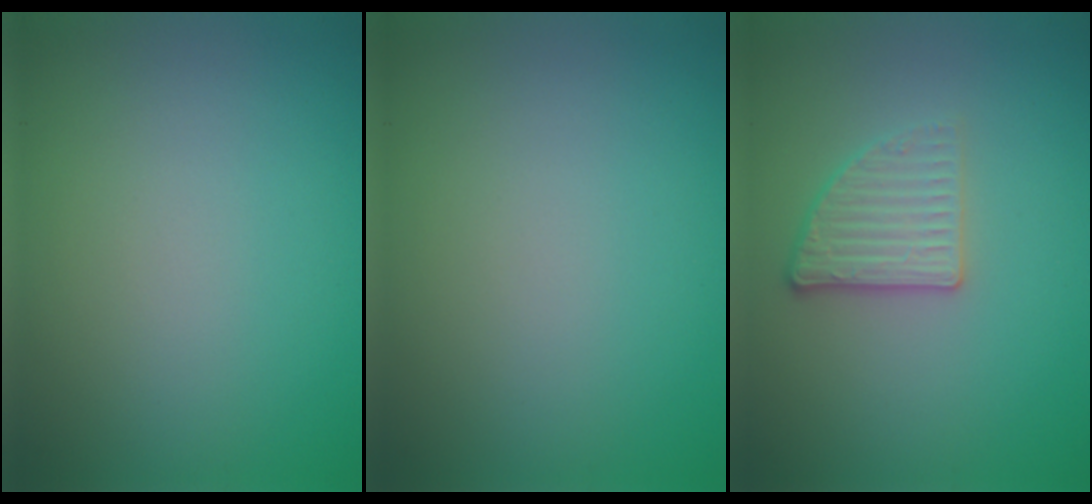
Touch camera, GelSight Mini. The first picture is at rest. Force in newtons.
{"total": 0.0}
{"total": 2.7, "press": 2.4, "slide": 1.1}